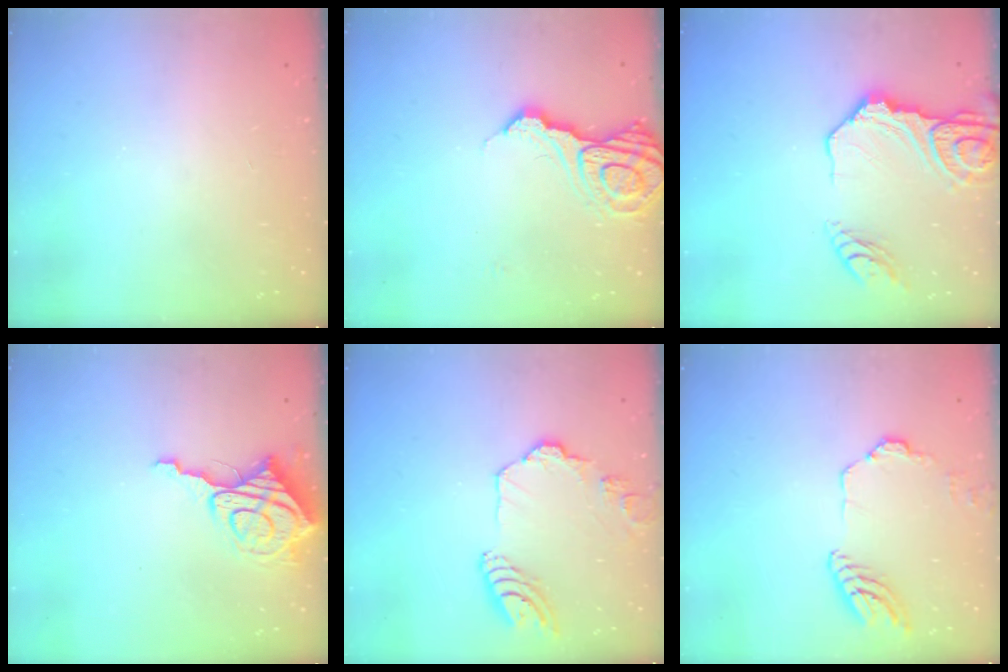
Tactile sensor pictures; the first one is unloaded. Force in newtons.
{"total": 12.1, "press": 12.0, "slide": 1.4}
{"total": 15.1, "press": 15.1, "slide": 1.5}
{"total": 11.7, "press": 11.6, "slide": 1.4}
{"total": 14.2, "press": 14.1, "slide": 1.6}
{"total": 11.4, "press": 11.3, "slide": 1.0}